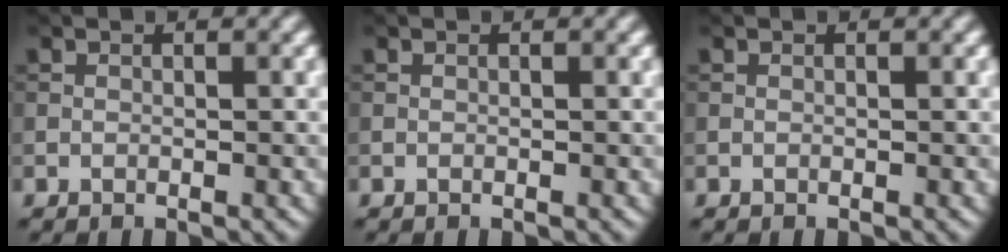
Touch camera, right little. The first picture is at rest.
{"total": 0.0}
{"total": 0.0}